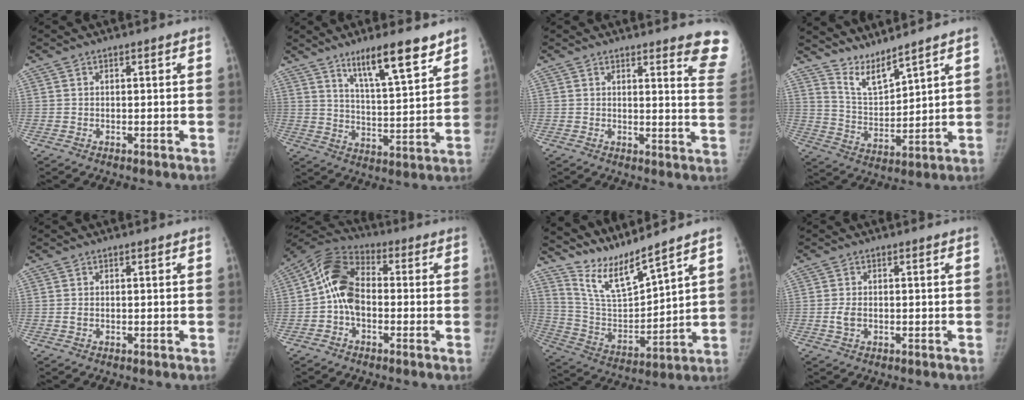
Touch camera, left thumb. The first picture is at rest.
{"total": 12.9, "force": [8.9, 2.4, 9.0], "torque": [-0.126, -0.055, 0.150]}
{"total": 9.9, "force": [8.8, 1.5, 4.4], "torque": [-0.019, -0.079, 0.073]}
{"total": 7.4, "force": [6.9, 0.6, 2.6], "torque": [-0.048, -0.060, 0.147]}
{"total": 0.9, "force": [-0.1, 0.6, 0.6], "torque": [-0.007, 0.001, -0.002]}
{"total": 10.6, "force": [-1.0, 7.2, 7.7], "torque": [-0.136, 0.029, -0.037]}
{"total": 11.7, "force": [10.6, 0.5, 5.0], "torque": [-0.090, -0.076, 0.220]}
{"total": 2.5, "force": [-0.4, 1.7, 1.8], "torque": [-0.033, 0.005, -0.008]}